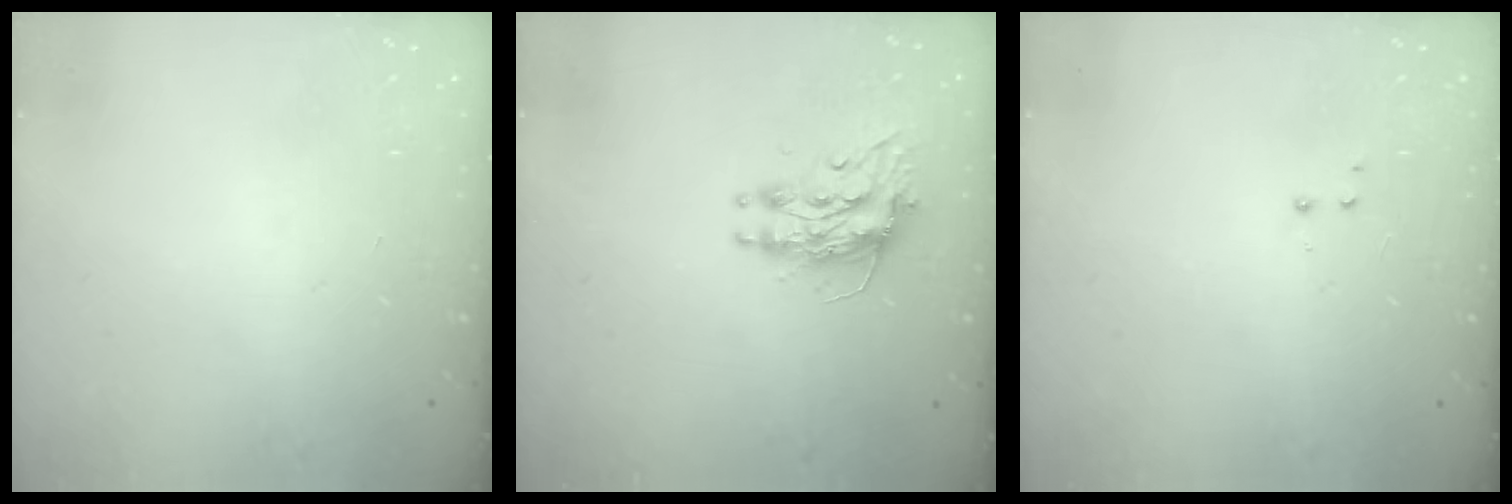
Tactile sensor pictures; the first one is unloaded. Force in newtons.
{"total": 10.2, "press": 10.2, "slide": 0.7}
{"total": 2.8, "press": 2.7, "slide": 0.5}